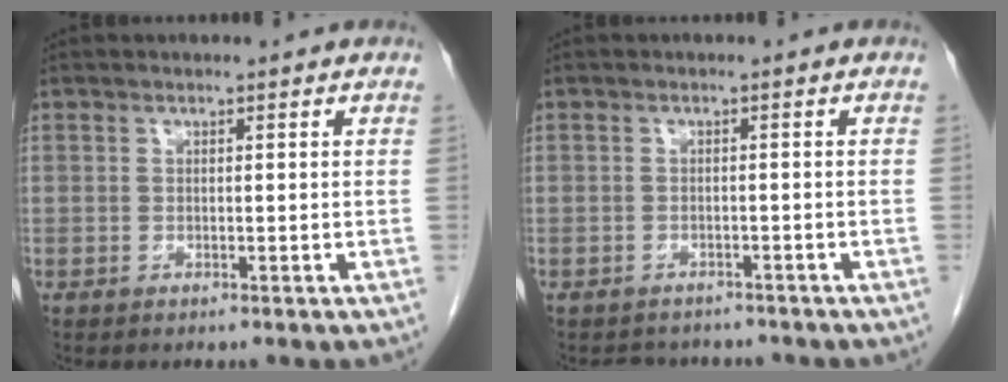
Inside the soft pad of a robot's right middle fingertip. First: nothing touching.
{"total": 4.3, "force": [-3.9, 1.8, 0.3], "torque": [-0.002, 0.002, -0.051]}